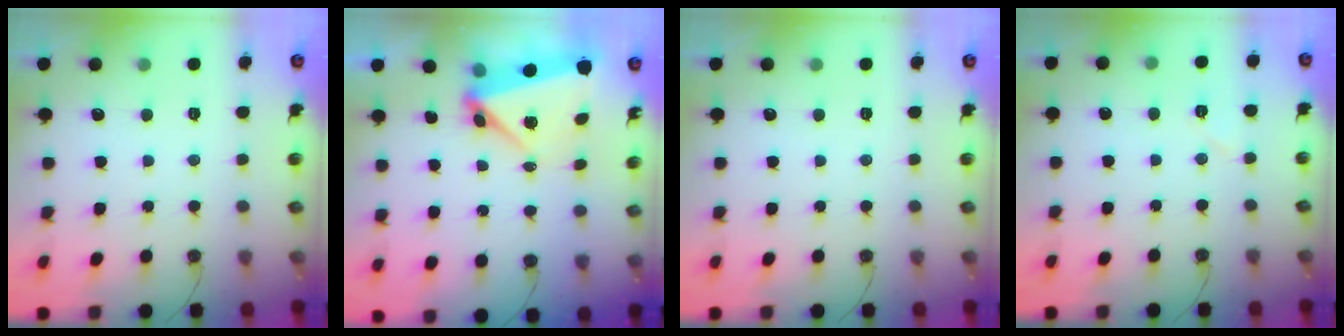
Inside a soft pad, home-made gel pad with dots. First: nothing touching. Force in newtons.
{"total": 6.1, "press": 6.1, "slide": 0.1}
{"total": 0.0}
{"total": 5.2, "press": 4.7, "slide": 2.3}